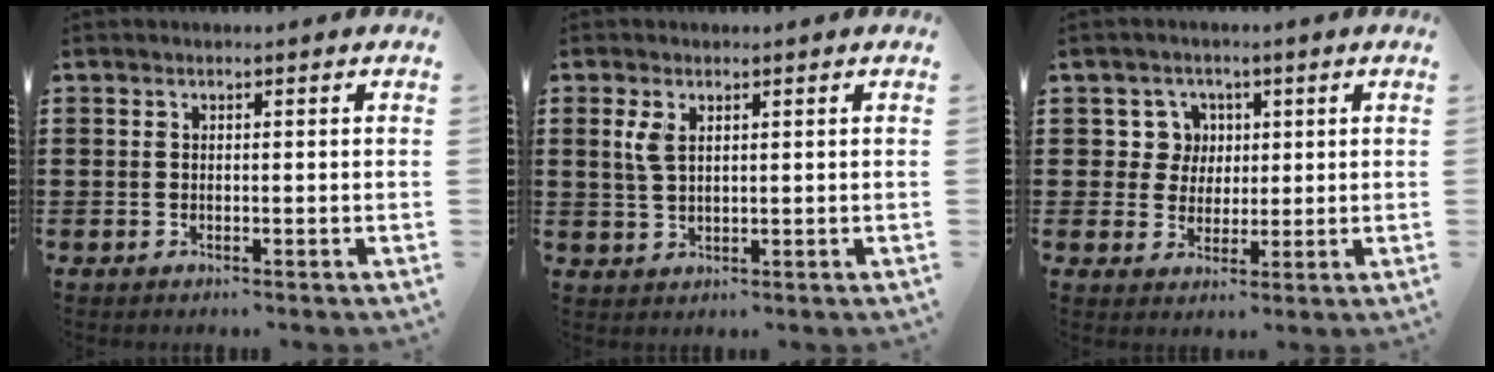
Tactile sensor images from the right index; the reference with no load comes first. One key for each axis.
{"total": 3.1, "fx": 1.2, "fy": 1.5, "fz": 2.4, "tx": -0.053, "ty": 0.006, "tz": 0.022}
{"total": 4.9, "fx": 1.3, "fy": 4.6, "fz": 1.2, "tx": -0.038, "ty": 0.013, "tz": 0.020}